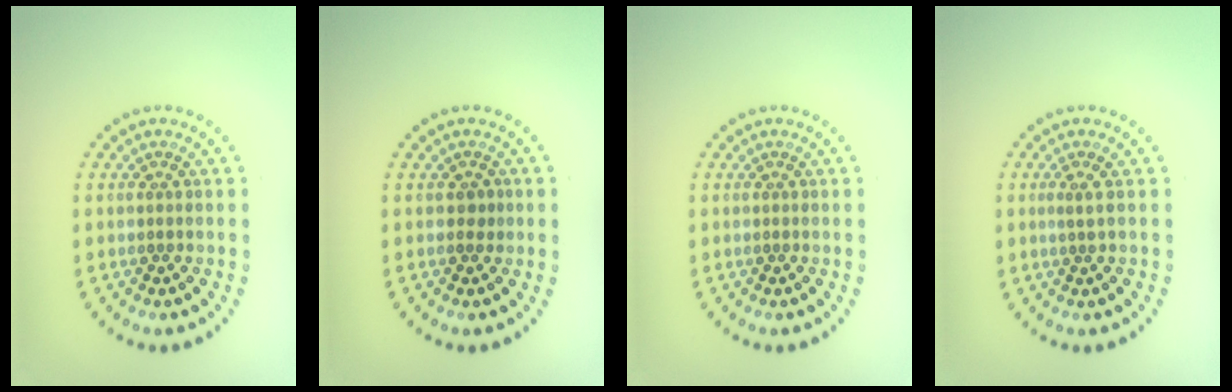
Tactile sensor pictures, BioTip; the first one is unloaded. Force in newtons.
{"total": 0.9, "press": 0.7, "slide": 0.5}
{"total": 0.0}
{"total": 0.7, "press": 0.4, "slide": 0.6}